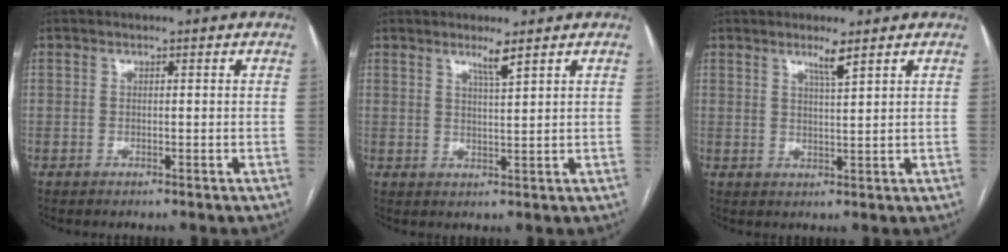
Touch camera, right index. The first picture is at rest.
{"total": 2.8, "force": [2.0, -0.3, 2.0], "torque": [-0.037, -0.008, 0.038]}
{"total": 3.0, "force": [2.1, -0.3, 2.1], "torque": [-0.040, -0.007, 0.039]}